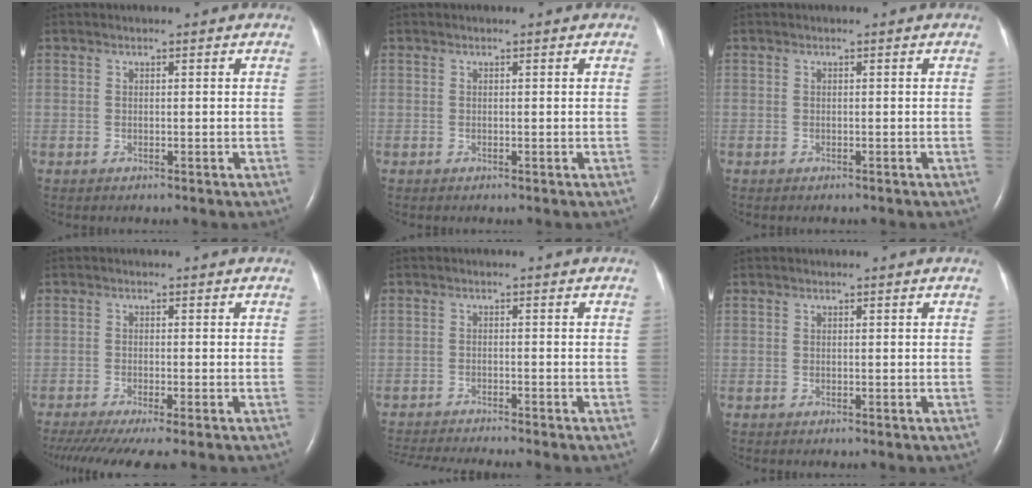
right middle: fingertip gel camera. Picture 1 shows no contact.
{"total": 0.0}
{"total": 0.6, "force": [-0.6, 0.2, 0.2], "torque": [-0.005, -0.001, -0.008]}
{"total": 9.3, "force": [-7.2, 0.8, 5.8], "torque": [-0.089, -0.018, -0.117]}
{"total": 8.5, "force": [-7.9, -0.8, 3.1], "torque": [-0.038, -0.017, -0.125]}
{"total": 0.0}